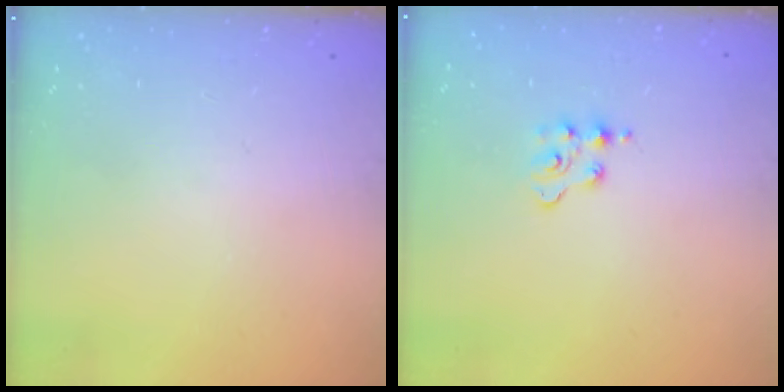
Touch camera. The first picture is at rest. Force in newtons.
{"total": 2.6, "press": 2.5, "slide": 0.4}